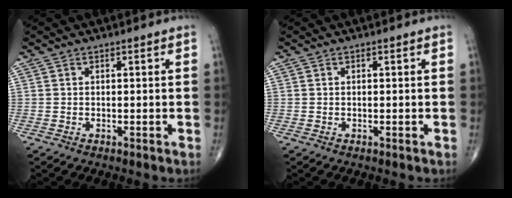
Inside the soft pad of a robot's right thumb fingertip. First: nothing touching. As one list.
[{"total": 0.0}]